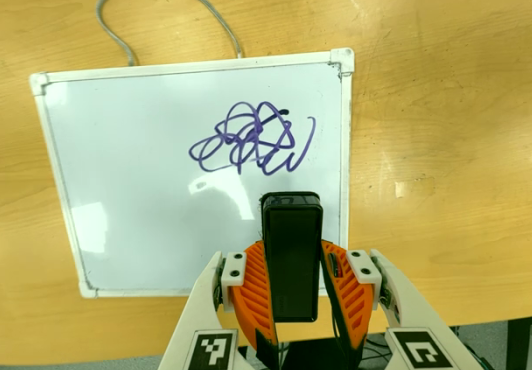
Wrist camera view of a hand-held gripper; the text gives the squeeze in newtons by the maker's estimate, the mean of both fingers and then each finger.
{"total": 4.5, "left": 3.3, "right": 5.8}